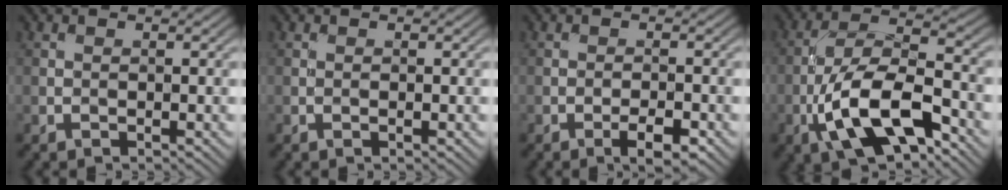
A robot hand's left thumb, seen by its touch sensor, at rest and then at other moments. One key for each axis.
{"total": 0.0}
{"total": 3.0, "fx": -1.6, "fy": 0.8, "fz": 2.4, "tx": -0.041, "ty": 0.002, "tz": -0.027}
{"total": 12.4, "fx": -5.2, "fy": 4.9, "fz": 10.2, "tx": -0.198, "ty": -0.002, "tz": -0.107}